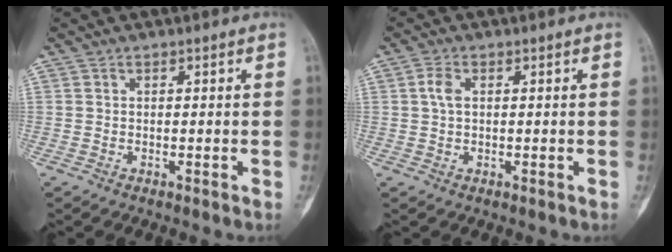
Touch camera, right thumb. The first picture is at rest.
{"total": 2.6, "force": [0.5, 1.5, 2.0], "torque": [-0.040, 0.007, 0.009]}